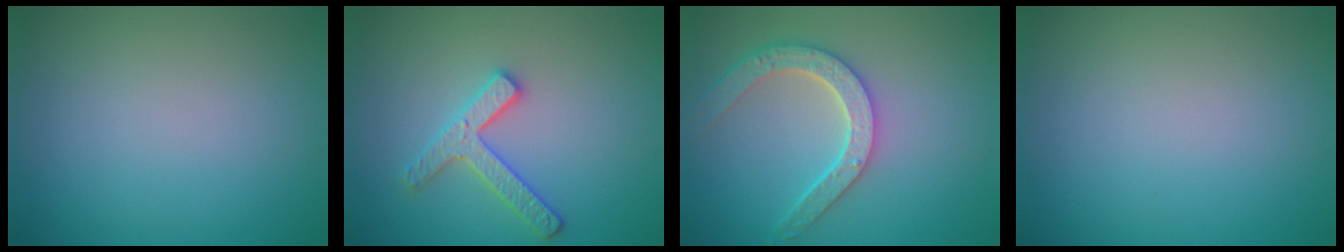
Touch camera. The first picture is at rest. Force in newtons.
{"total": 2.9, "press": 2.8, "slide": 0.6}
{"total": 4.6, "press": 3.8, "slide": 2.6}
{"total": 0.0}